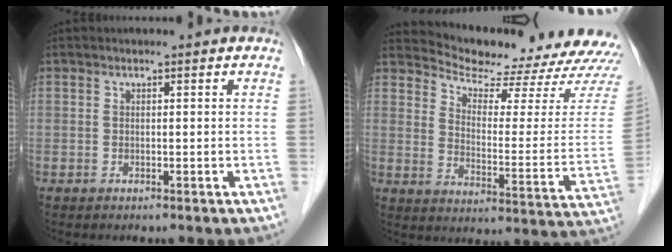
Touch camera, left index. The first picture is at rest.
{"total": 20.0, "force": [19.5, 1.5, 4.1], "torque": [-0.063, -0.094, 0.241]}